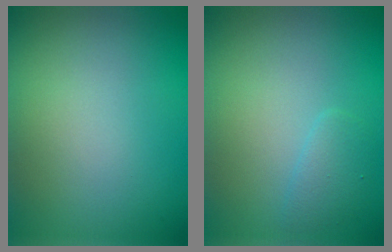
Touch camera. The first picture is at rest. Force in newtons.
{"total": 1.4, "press": 1.4, "slide": 0.1}